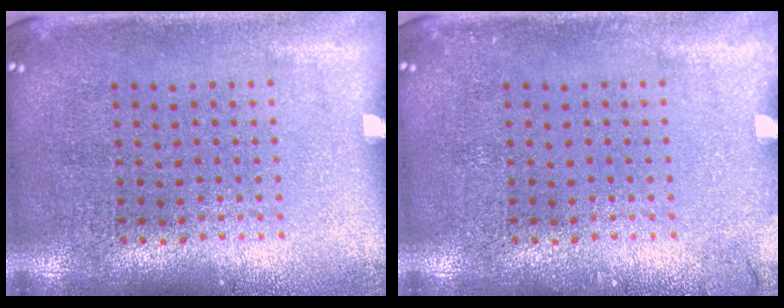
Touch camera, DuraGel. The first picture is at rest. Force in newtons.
{"total": 0.9, "press": 0.9, "slide": 0.1}